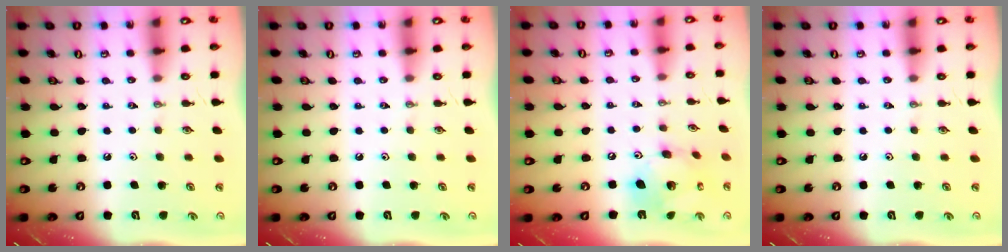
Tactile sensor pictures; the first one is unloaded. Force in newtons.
{"total": 0.0}
{"total": 15.6, "press": 15.5, "slide": 1.6}
{"total": 0.0}